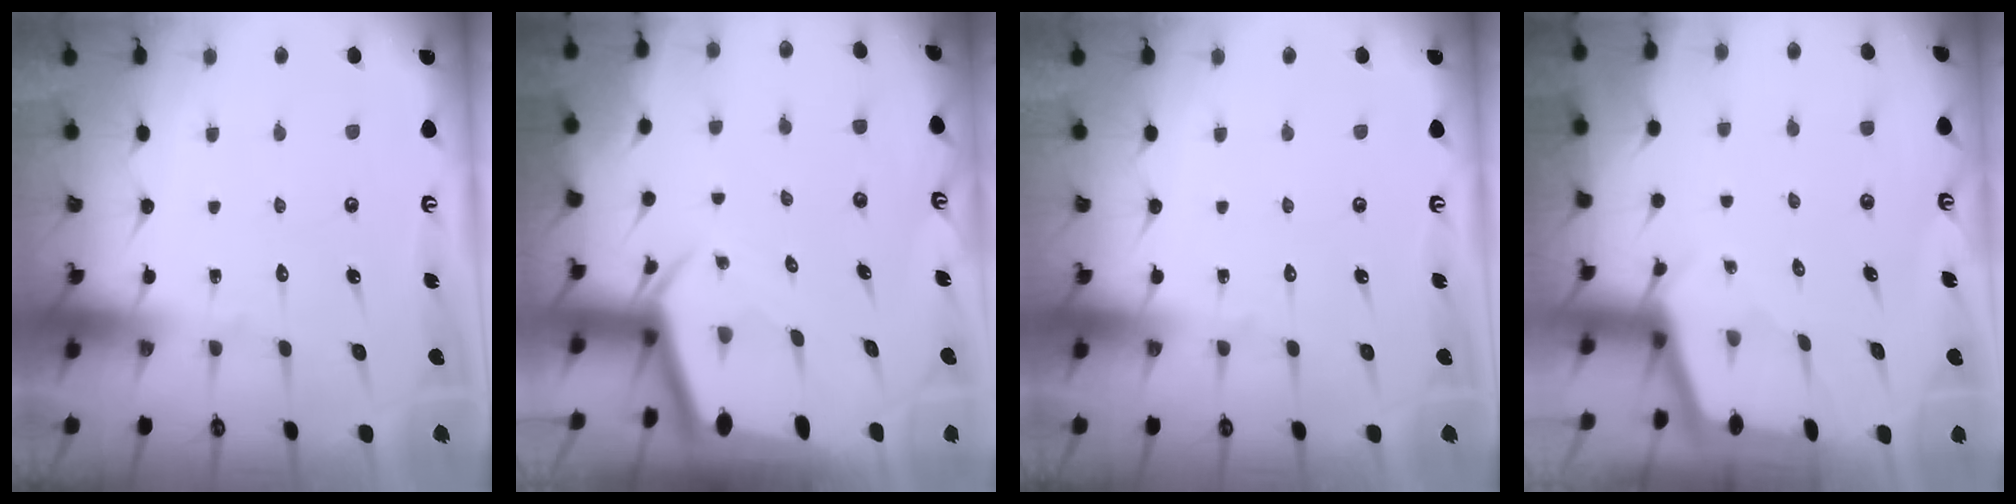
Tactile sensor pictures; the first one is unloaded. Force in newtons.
{"total": 3.5, "press": 3.5, "slide": 0.4}
{"total": 0.0}
{"total": 1.8, "press": 1.7, "slide": 0.1}